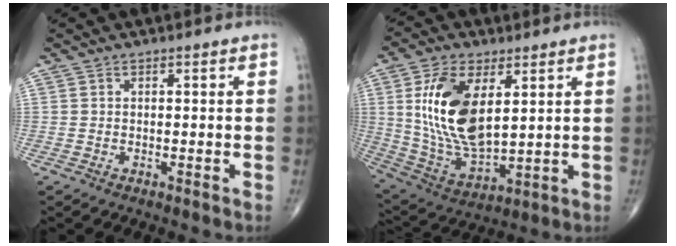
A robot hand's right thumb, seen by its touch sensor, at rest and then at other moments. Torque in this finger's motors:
{"motor_torque": [0.19, 1.54, 1.77, 0.64, 0.20]}